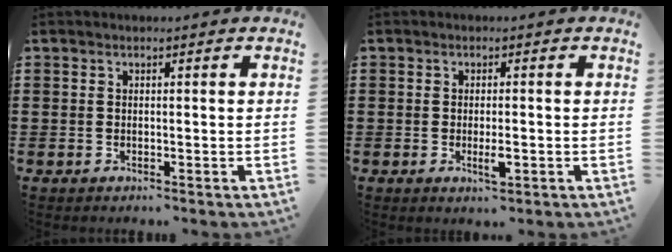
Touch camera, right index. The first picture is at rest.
{"total": 2.6, "force": [-0.7, 0.7, 2.4], "torque": [-0.049, -0.004, -0.013]}